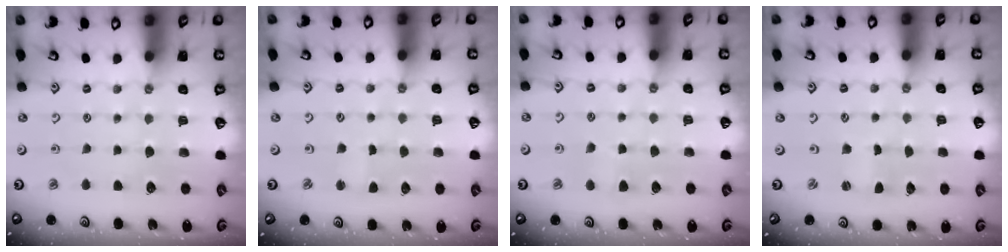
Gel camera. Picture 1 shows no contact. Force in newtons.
{"total": 1.7, "press": 1.7, "slide": 0.1}
{"total": 3.9, "press": 3.9, "slide": 0.5}
{"total": 0.0}